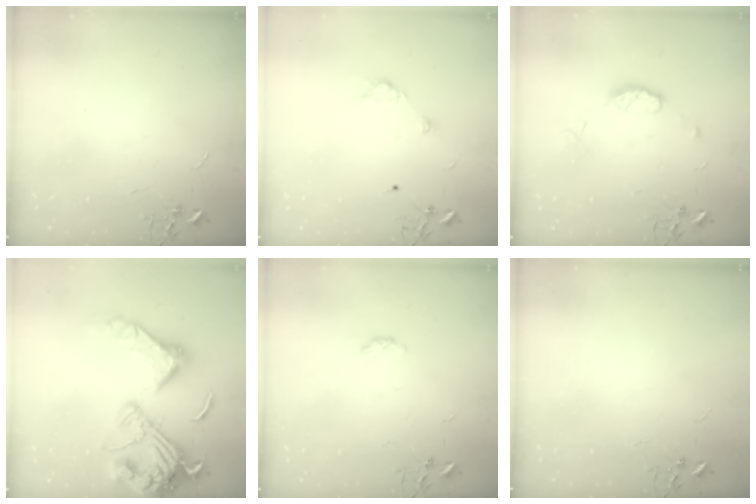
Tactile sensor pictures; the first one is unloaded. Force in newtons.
{"total": 6.2, "press": 6.1, "slide": 0.8}
{"total": 7.8, "press": 7.8, "slide": 0.6}
{"total": 22.1, "press": 22.0, "slide": 2.5}
{"total": 3.5, "press": 3.4, "slide": 0.6}
{"total": 0.0}